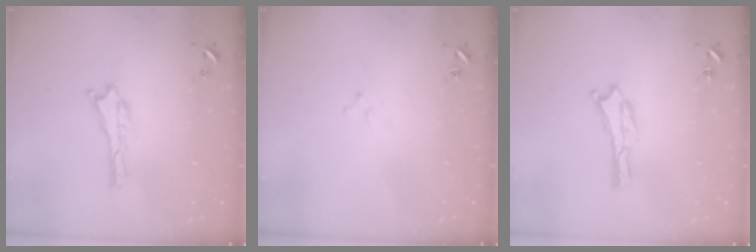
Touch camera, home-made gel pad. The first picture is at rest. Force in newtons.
{"total": 1.5, "press": 1.5, "slide": 0.2}
{"total": 0.0}